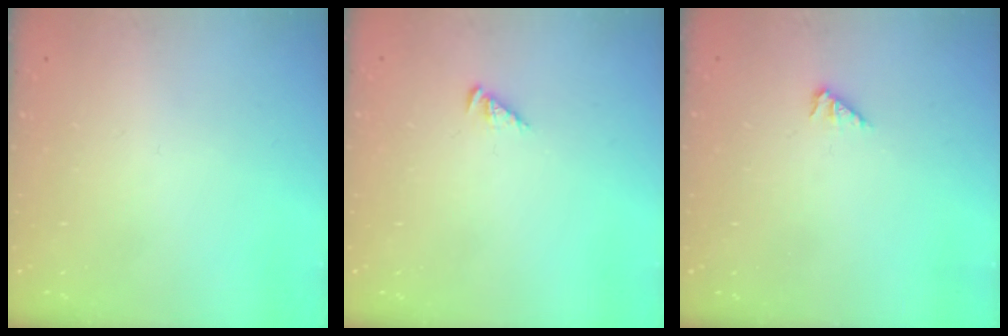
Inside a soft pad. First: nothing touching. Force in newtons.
{"total": 2.7, "press": 2.7, "slide": 0.4}
{"total": 2.2, "press": 2.1, "slide": 0.5}